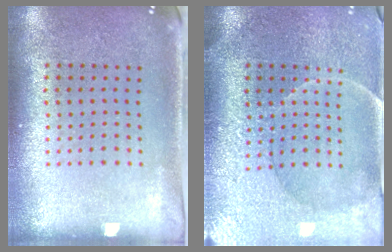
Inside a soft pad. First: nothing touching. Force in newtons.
{"total": 3.9, "press": 3.6, "slide": 1.4}